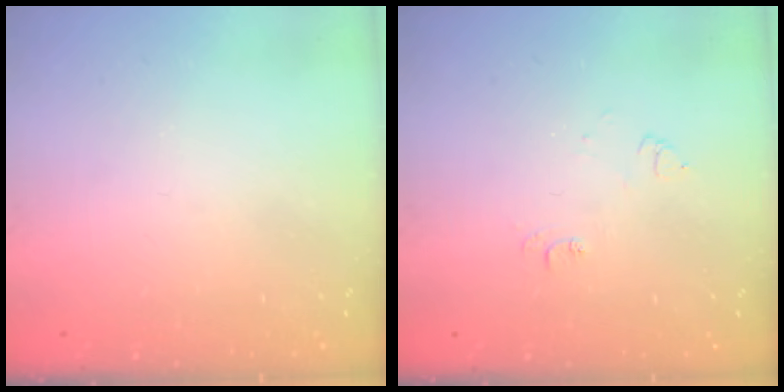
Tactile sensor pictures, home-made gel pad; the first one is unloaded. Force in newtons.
{"total": 5.1, "press": 5.0, "slide": 0.6}